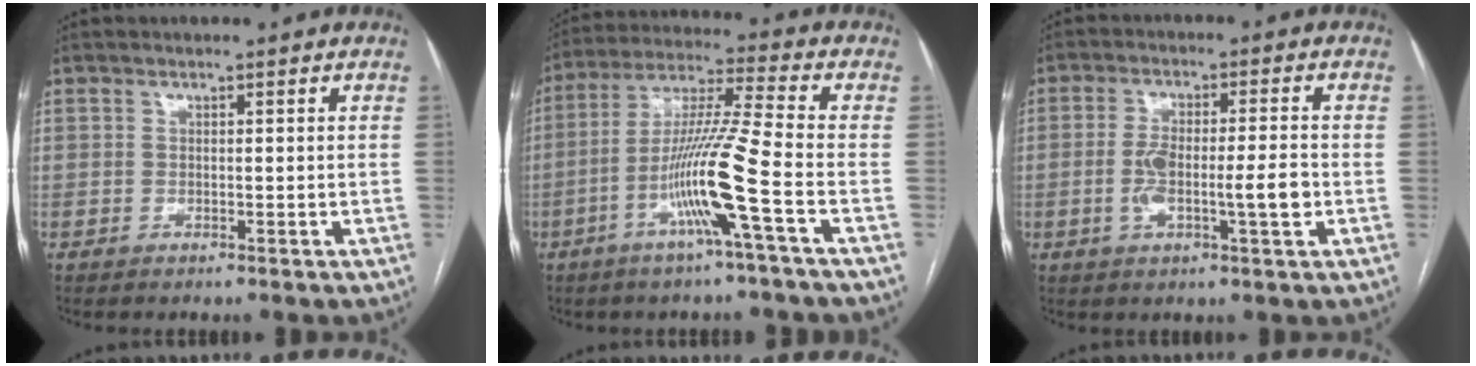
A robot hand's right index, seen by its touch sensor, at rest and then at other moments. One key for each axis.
{"total": 12.7, "fx": -4.6, "fy": -1.6, "fz": 11.8, "tx": -0.228, "ty": -0.002, "tz": -0.094}
{"total": 8.1, "fx": -1.6, "fy": 1.3, "fz": 7.8, "tx": -0.141, "ty": 0.007, "tz": -0.027}